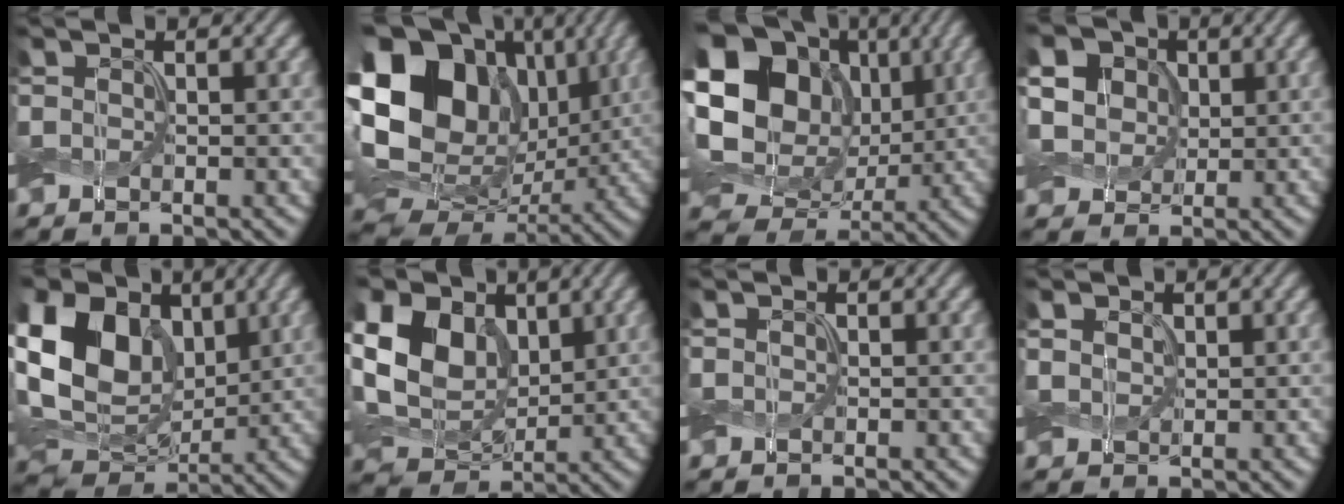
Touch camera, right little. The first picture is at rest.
{"total": 19.3, "force": [4.2, 14.7, 11.8], "torque": [-0.242, 0.014, 0.086]}
{"total": 20.7, "force": [4.7, 16.8, 11.1], "torque": [-0.247, 0.033, 0.076]}
{"total": 14.0, "force": [5.0, 11.3, 6.5], "torque": [-0.170, 0.029, 0.082]}
{"total": 14.5, "force": [3.5, 10.7, 9.2], "torque": [-0.197, 0.024, 0.064]}
{"total": 10.6, "force": [2.4, 7.9, 6.7], "torque": [-0.158, 0.015, 0.034]}
{"total": 0.0}
{"total": 1.4, "force": [0.5, 1.1, 0.7], "torque": [-0.021, -0.001, 0.006]}